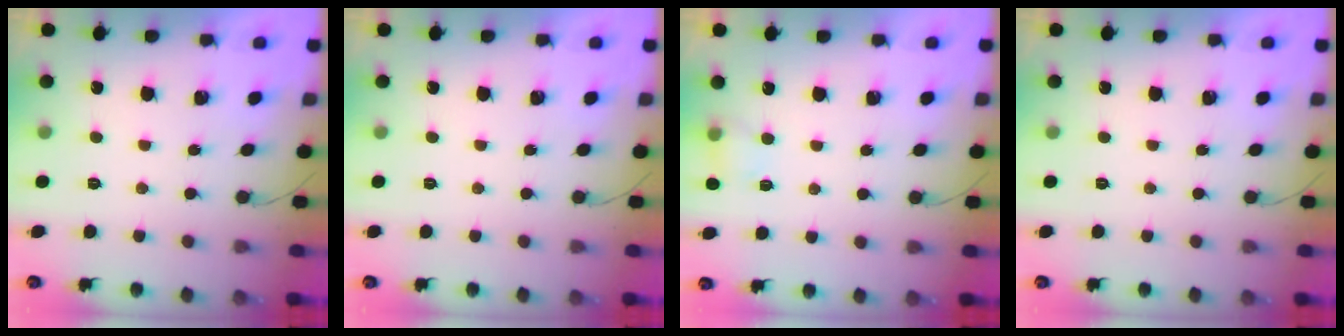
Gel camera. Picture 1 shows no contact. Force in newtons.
{"total": 0.0}
{"total": 4.8, "press": 4.5, "slide": 1.4}
{"total": 0.0}